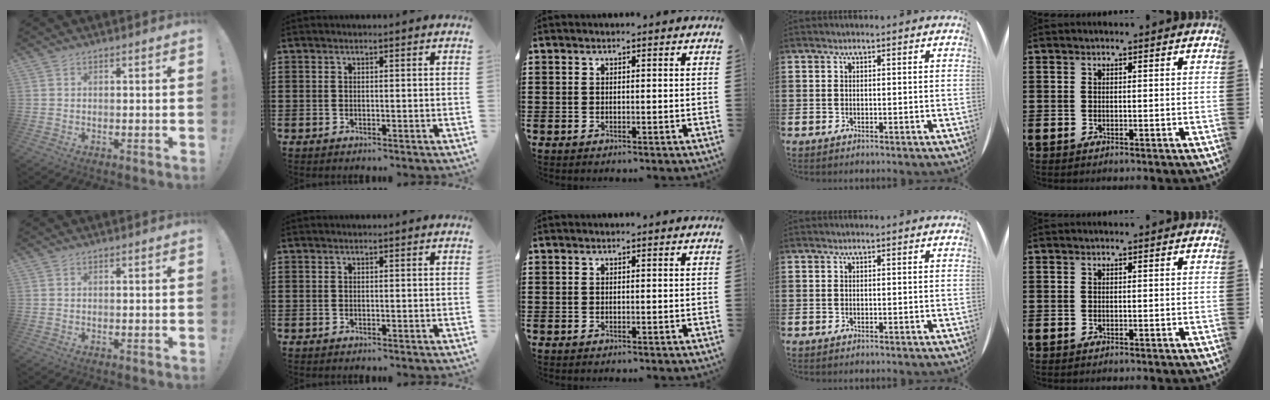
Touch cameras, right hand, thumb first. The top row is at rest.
{}